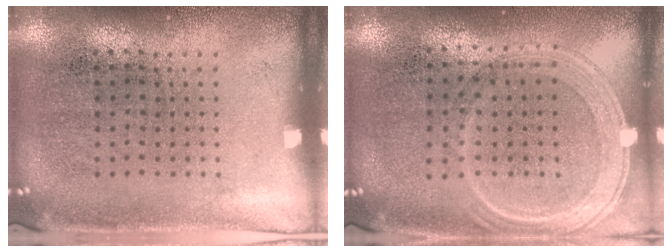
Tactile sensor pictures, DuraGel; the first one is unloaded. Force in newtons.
{"total": 1.2, "press": 1.1, "slide": 0.5}